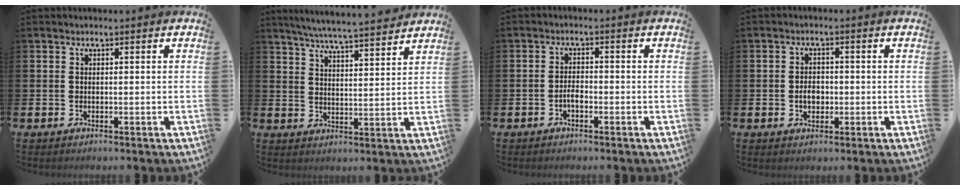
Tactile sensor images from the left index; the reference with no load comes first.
{"total": 6.1, "force": [5.9, -0.4, 1.4], "torque": [-0.049, -0.040, 0.104]}
{"total": 1.8, "force": [-0.8, 0.8, 1.3], "torque": [-0.022, 0.001, -0.017]}
{"total": 2.7, "force": [-0.4, 2.0, 1.8], "torque": [-0.015, -0.003, -0.015]}